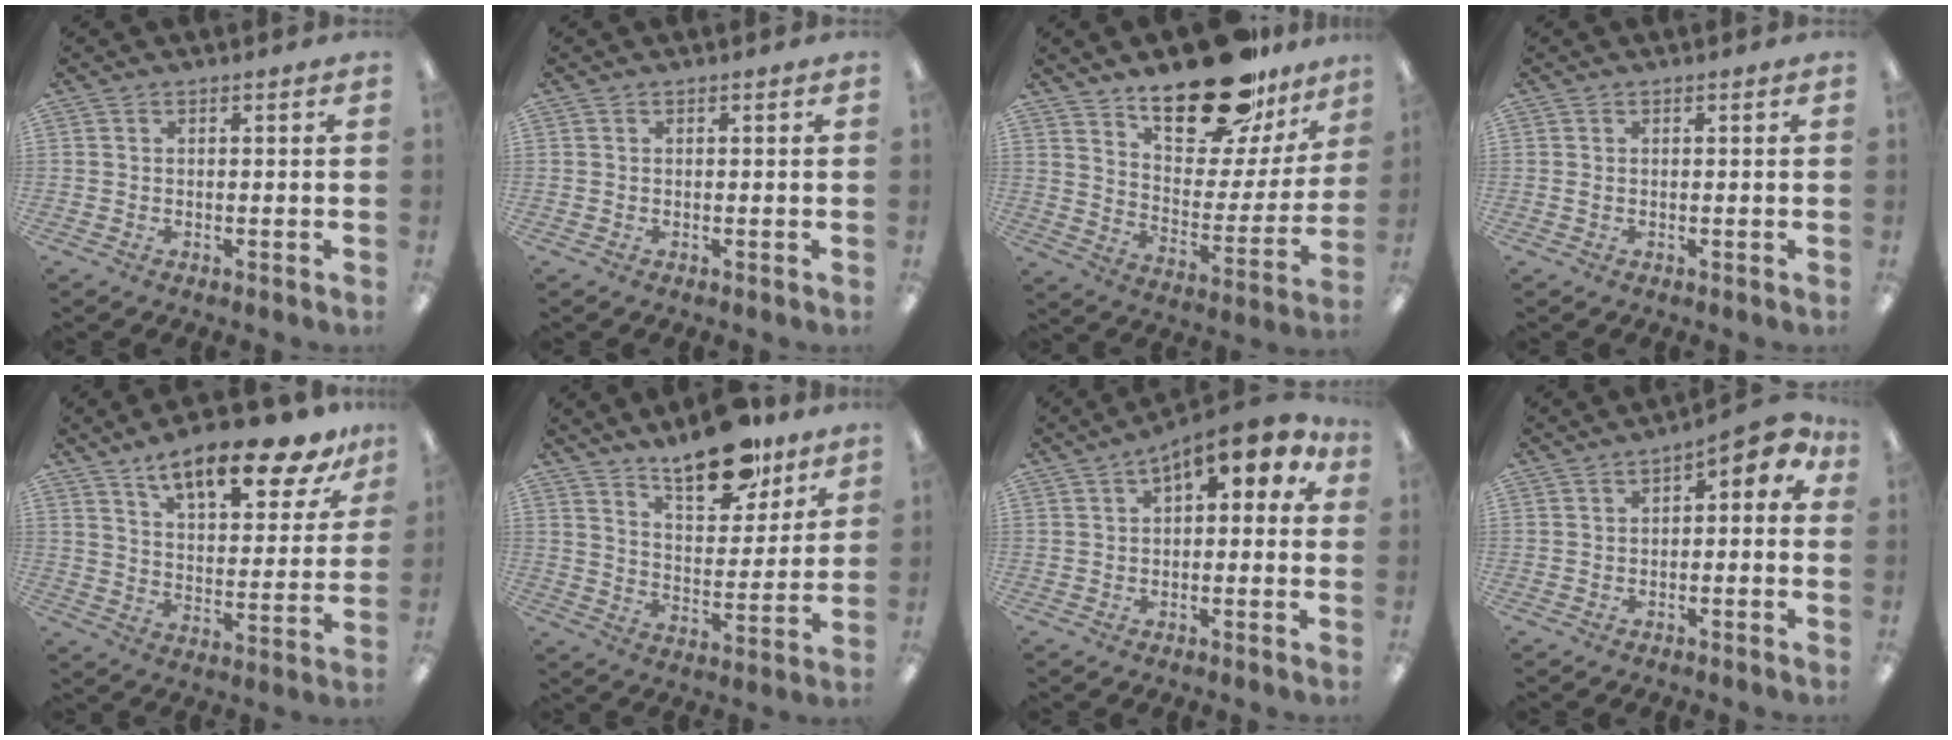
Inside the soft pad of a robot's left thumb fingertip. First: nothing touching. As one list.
[{"total": 0.0}, {"total": 23.9, "force": [18.1, 9.0, 12.8], "torque": [-0.188, -0.114, 0.304]}, {"total": 0.0}, {"total": 16.5, "force": [12.5, 4.9, 9.6], "torque": [-0.142, -0.075, 0.205]}, {"total": 15.2, "force": [12.1, 5.9, 6.9], "torque": [-0.093, -0.077, 0.211]}, {"total": 8.7, "force": [4.5, 3.7, 6.5], "torque": [-0.096, -0.017, 0.075]}, {"total": 5.1, "force": [1.1, 2.7, 4.2], "torque": [-0.057, -0.005, 0.011]}]